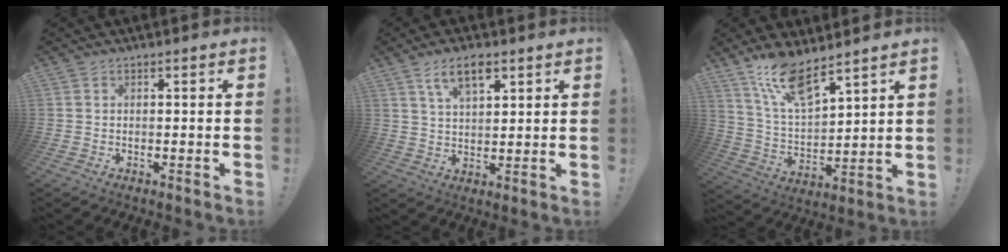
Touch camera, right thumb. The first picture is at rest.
{"total": 8.3, "force": [4.6, 3.6, 5.9], "torque": [-0.098, -0.011, 0.081]}
{"total": 12.9, "force": [10.3, 3.2, 7.0], "torque": [-0.144, -0.067, 0.185]}